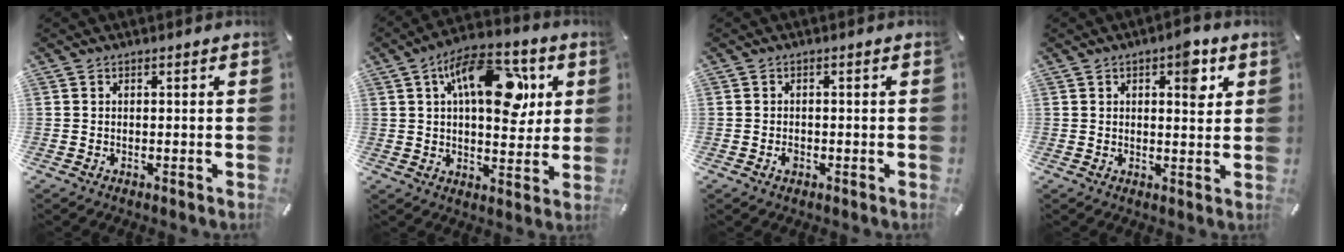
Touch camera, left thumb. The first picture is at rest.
{"total": 18.3, "force": [6.4, 9.9, 14.0], "torque": [-0.190, -0.011, 0.105]}
{"total": 1.4, "force": [-0.5, 1.0, 0.9], "torque": [-0.017, 0.001, -0.010]}
{"total": 6.8, "force": [2.7, 3.2, 5.4], "torque": [-0.053, -0.013, 0.035]}